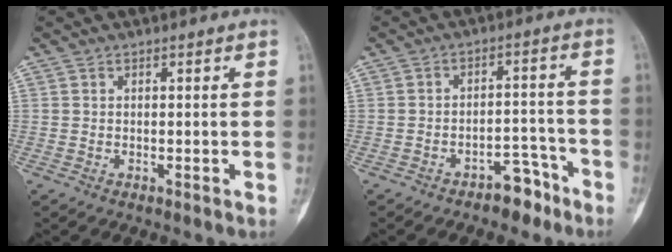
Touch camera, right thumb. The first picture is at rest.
{"total": 6.1, "force": [-4.3, 3.3, 2.8], "torque": [-0.017, 0.051, -0.061]}